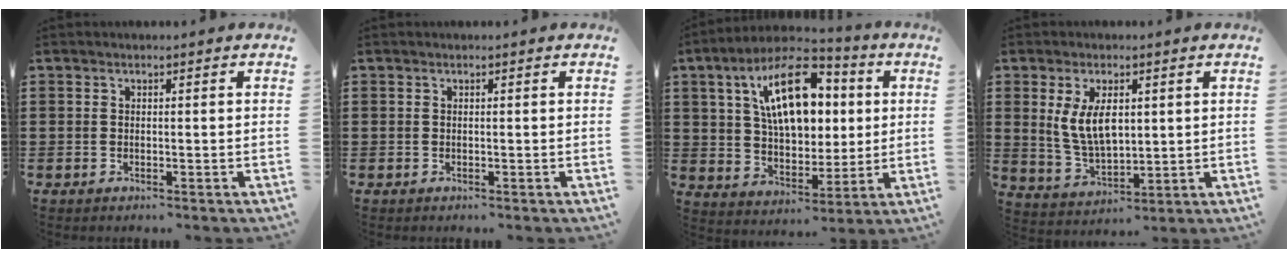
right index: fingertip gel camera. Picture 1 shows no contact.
{"total": 0.0}
{"total": 16.2, "force": [4.7, 8.8, 12.8], "torque": [-0.228, 0.015, 0.078]}
{"total": 7.5, "force": [1.7, 3.8, 6.2], "torque": [-0.135, 0.007, 0.028]}